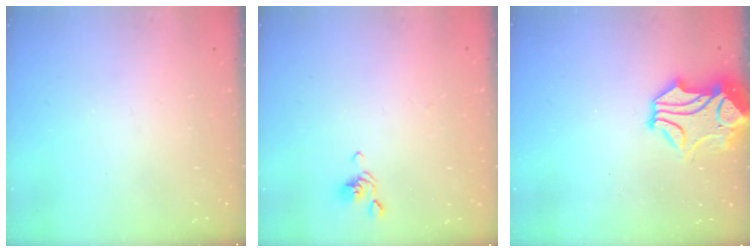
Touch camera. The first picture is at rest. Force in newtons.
{"total": 2.6, "press": 2.5, "slide": 0.4}
{"total": 2.4, "press": 2.0, "slide": 1.3}